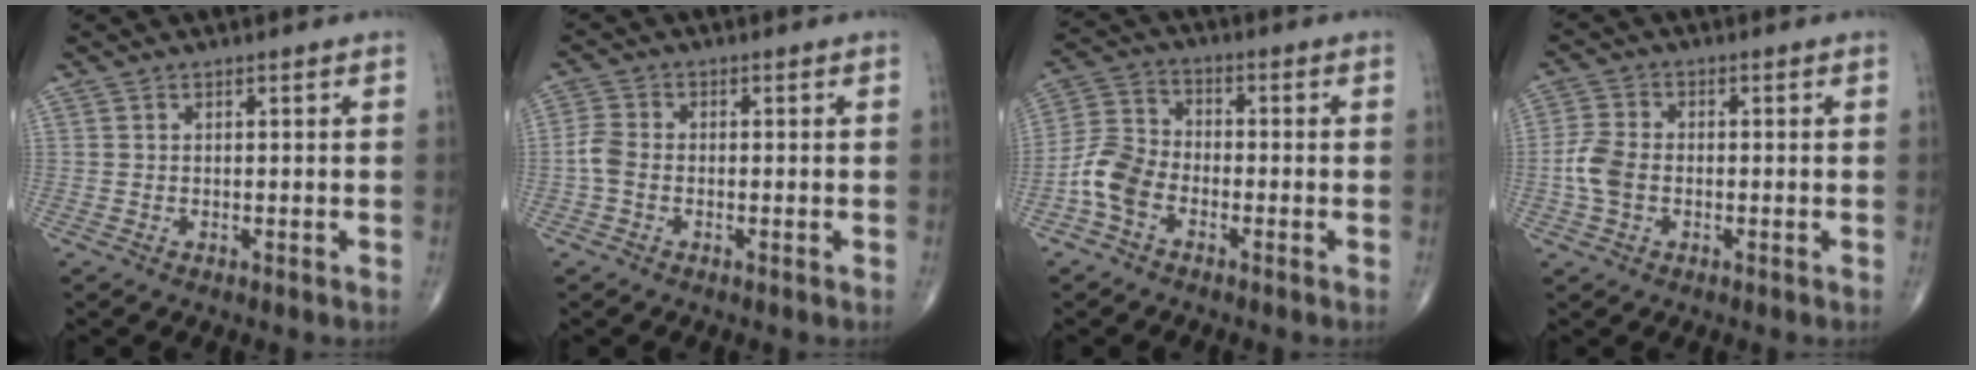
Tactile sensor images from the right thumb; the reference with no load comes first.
{"total": 3.5, "force": [-0.9, 2.3, 2.4], "torque": [-0.055, 0.008, -0.027]}
{"total": 7.7, "force": [-3.4, 5.0, 4.8], "torque": [-0.094, 0.025, -0.079]}
{"total": 5.7, "force": [-1.1, 3.9, 4.0], "torque": [-0.091, 0.013, -0.029]}